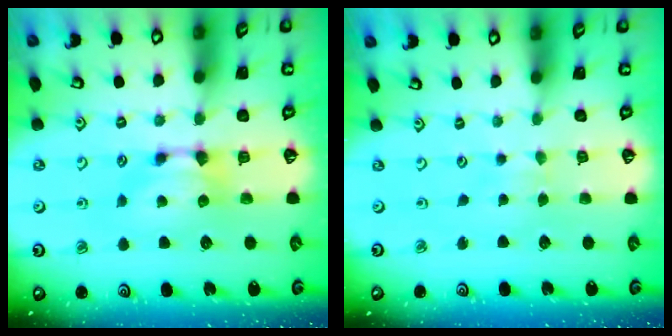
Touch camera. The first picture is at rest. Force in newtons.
{"total": 3.3, "press": 3.3, "slide": 0.1}